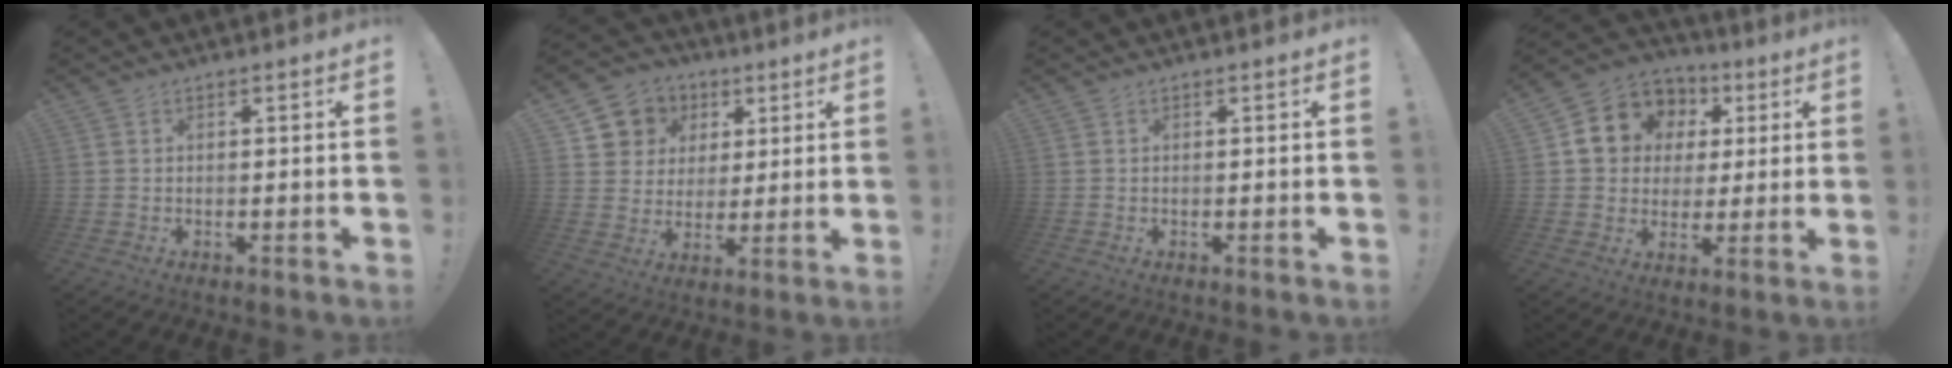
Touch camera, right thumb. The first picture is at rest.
{"total": 9.5, "force": [3.2, 8.8, 2.0], "torque": [-0.031, -0.018, 0.069]}
{"total": 0.0}
{"total": 12.6, "force": [4.1, 10.9, 4.8], "torque": [-0.074, -0.011, 0.091]}